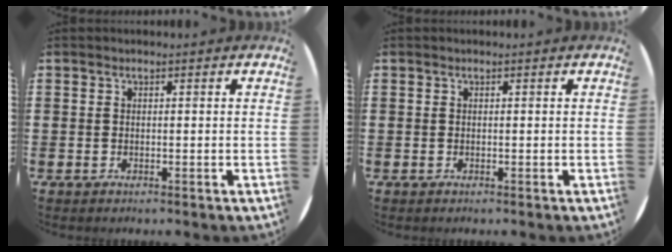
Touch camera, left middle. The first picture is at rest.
{"total": 0.0}